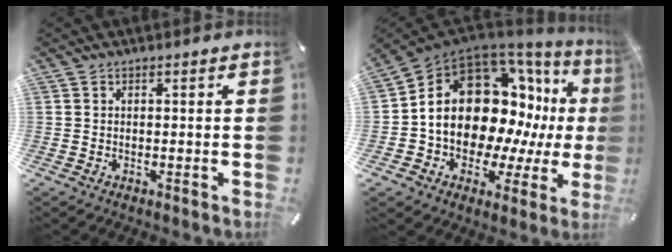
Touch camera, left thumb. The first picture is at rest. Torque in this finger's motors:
{"motor_torque": [1.66, 3.31, 2.77, 0.00, 0.83]}